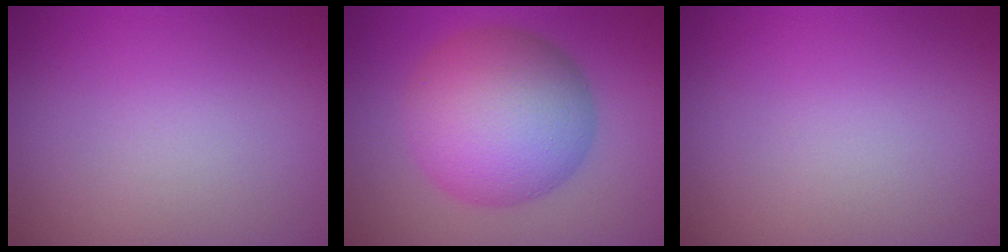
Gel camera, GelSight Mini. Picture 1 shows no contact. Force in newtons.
{"total": 10.1, "press": 10.1, "slide": 0.3}
{"total": 0.0}